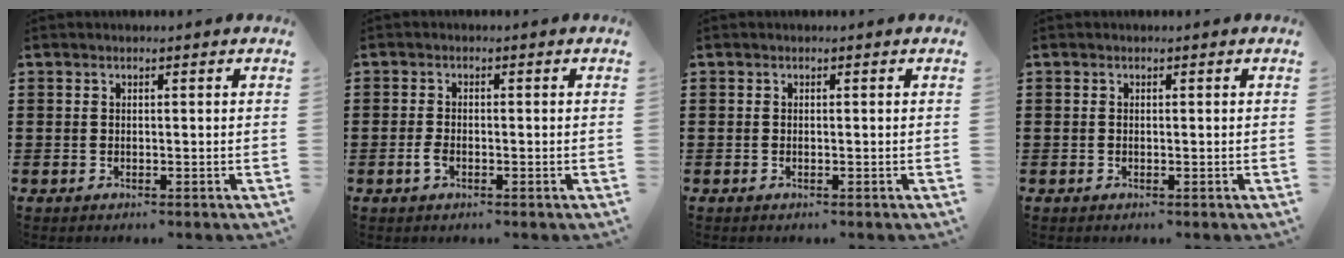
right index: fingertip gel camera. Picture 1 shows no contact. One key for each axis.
{"total": 1.7, "fx": -0.7, "fy": 0.8, "fz": 1.3, "tx": -0.034, "ty": 0.000, "tz": -0.016}
{"total": 0.0}
{"total": 0.0}